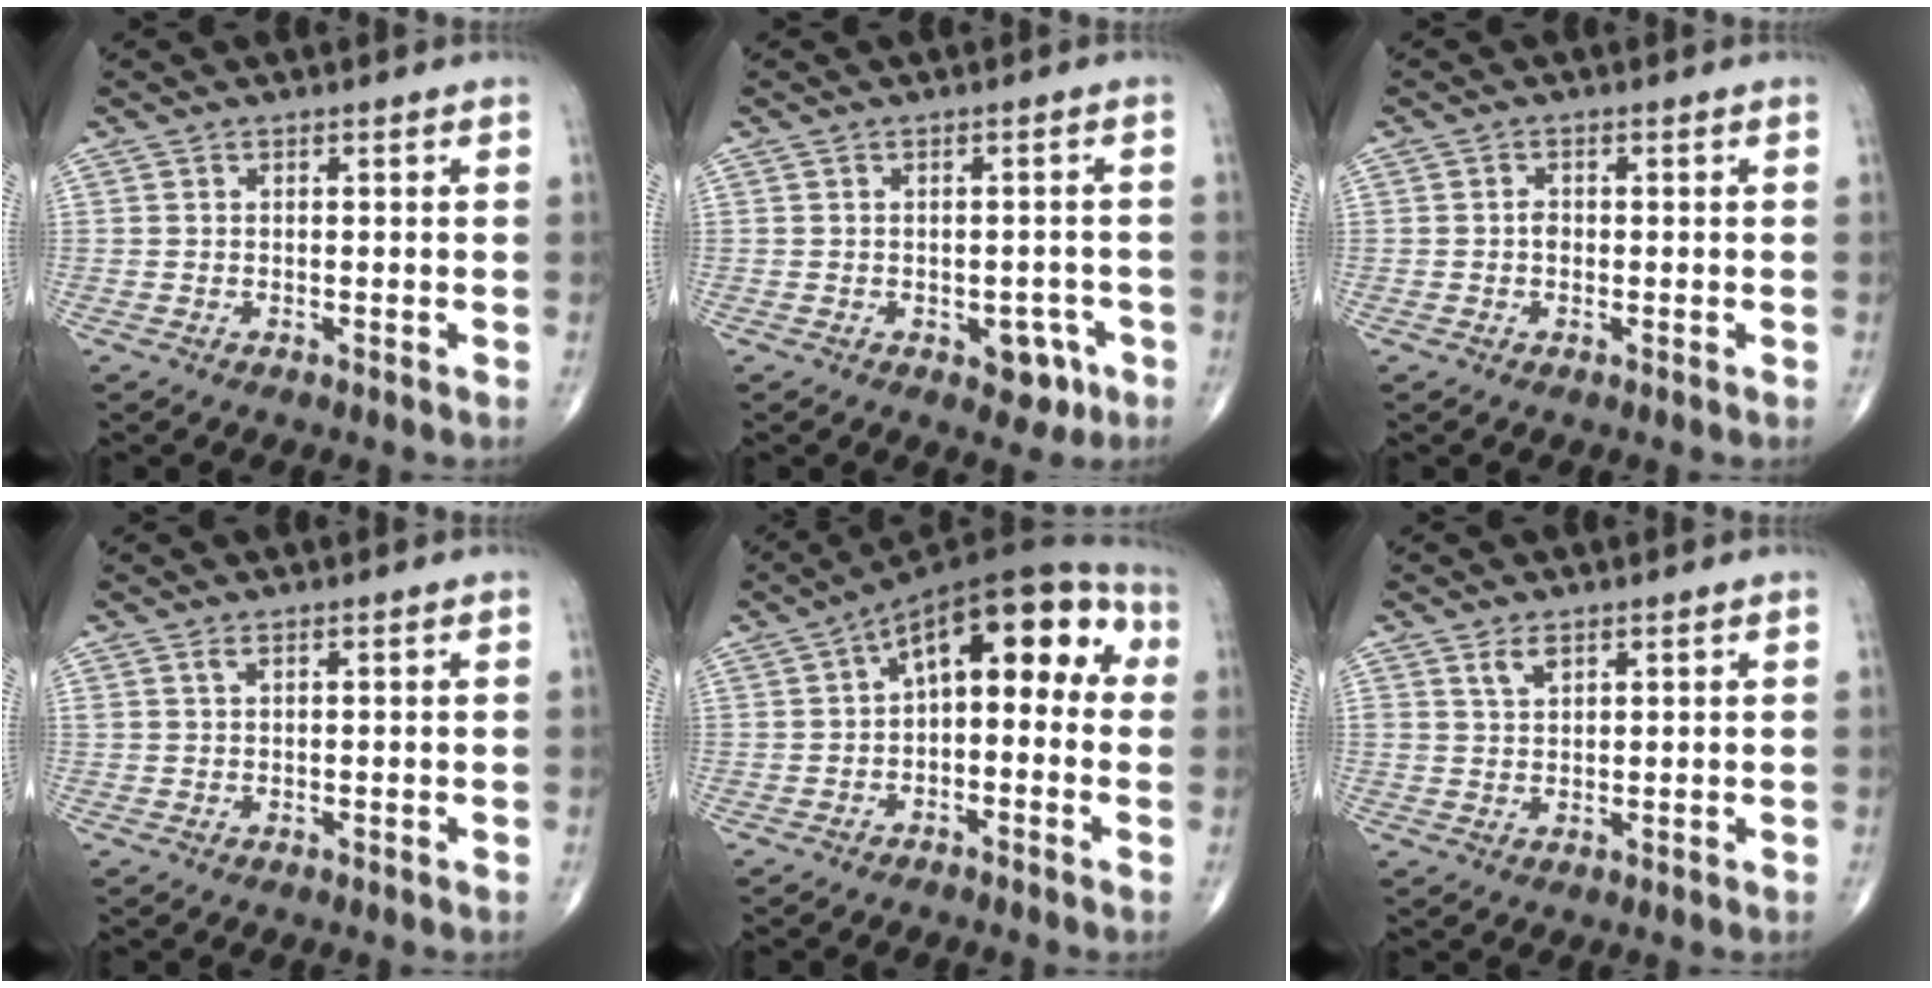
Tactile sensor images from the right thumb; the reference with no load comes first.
{"total": 4.7, "force": [-2.0, 2.9, 3.0], "torque": [-0.006, 0.011, -0.021]}
{"total": 1.3, "force": [-0.2, 1.0, 0.8], "torque": [-0.007, 0.004, -0.008]}
{"total": 0.7, "force": [0.5, 0.2, 0.5], "torque": [-0.012, 0.004, 0.011]}
{"total": 15.2, "force": [1.9, 7.6, 13.1], "torque": [-0.153, 0.053, 0.014]}
{"total": 2.7, "force": [1.7, 1.4, 1.6], "torque": [-0.025, -0.008, 0.036]}